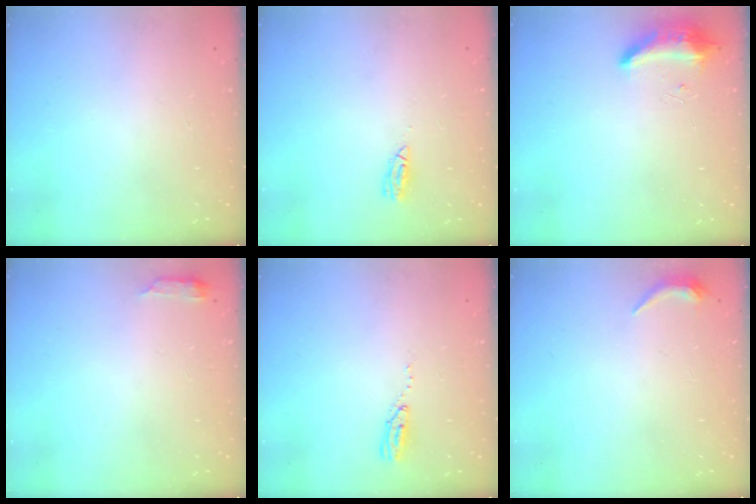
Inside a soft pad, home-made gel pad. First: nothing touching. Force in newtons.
{"total": 5.4, "press": 5.4, "slide": 0.5}
{"total": 19.0, "press": 10.9, "slide": 15.6}
{"total": 3.4, "press": 3.3, "slide": 0.5}
{"total": 3.8, "press": 3.8, "slide": 0.3}
{"total": 4.6, "press": 4.5, "slide": 0.9}